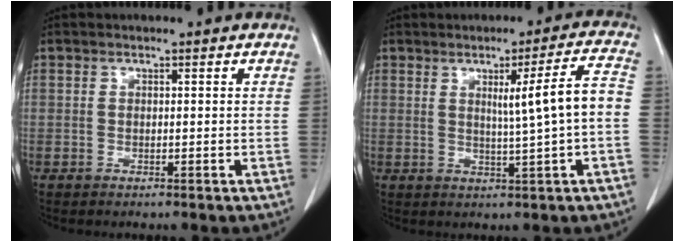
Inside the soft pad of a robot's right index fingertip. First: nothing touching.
{"total": 7.6, "force": [0.2, -0.9, 7.5], "torque": [-0.111, 0.004, 0.007]}